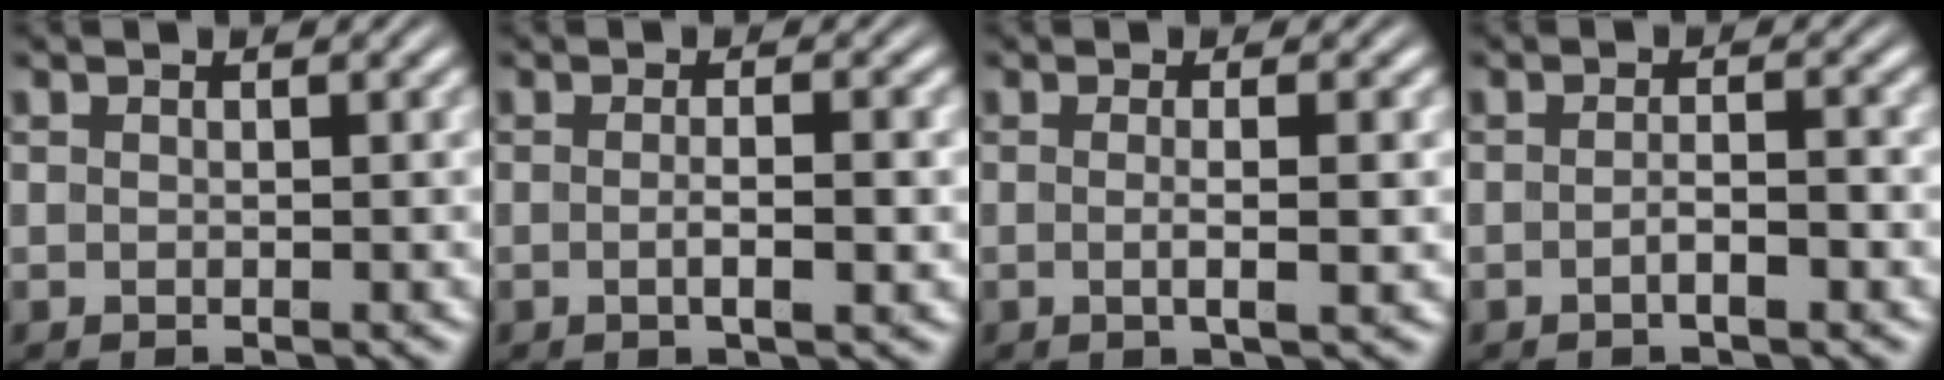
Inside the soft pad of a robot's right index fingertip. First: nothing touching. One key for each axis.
{"total": 1.9, "fx": -0.7, "fy": 0.0, "fz": 1.7, "tx": -0.022, "ty": -0.002, "tz": -0.011}
{"total": 1.9, "fx": -0.5, "fy": -0.3, "fz": 1.9, "tx": -0.028, "ty": -0.005, "tz": -0.005}
{"total": 1.7, "fx": -1.1, "fy": 0.2, "fz": 1.2, "tx": -0.009, "ty": 0.001, "tz": -0.024}